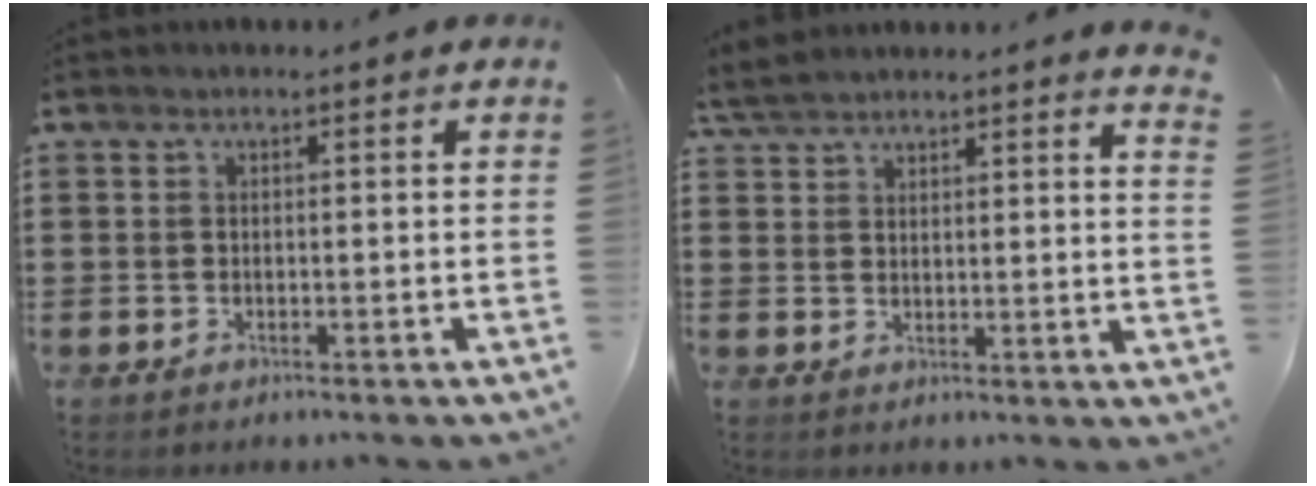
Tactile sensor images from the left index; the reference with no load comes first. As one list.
[{"total": 4.9, "force": [4.7, 0.2, 1.2], "torque": [-0.042, -0.010, 0.089]}]